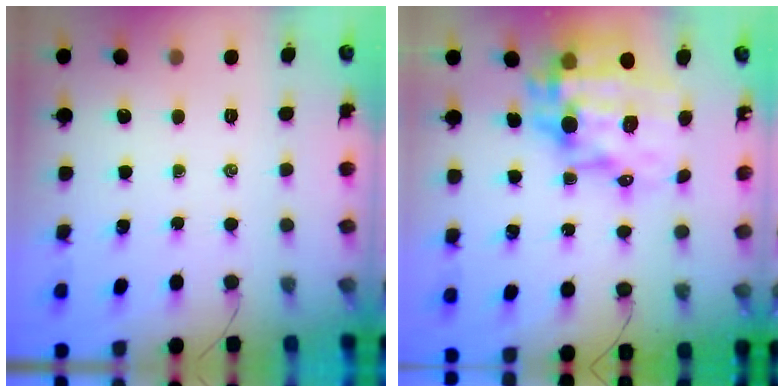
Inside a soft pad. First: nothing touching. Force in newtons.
{"total": 17.7, "press": 17.2, "slide": 4.3}